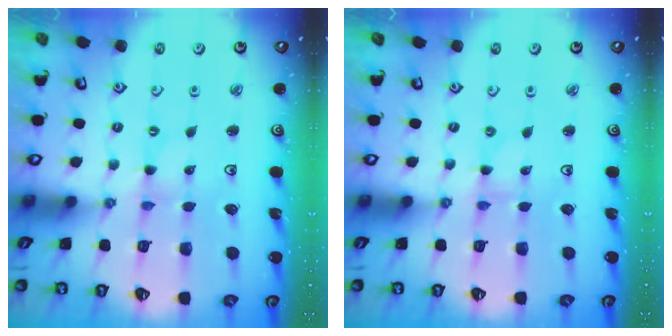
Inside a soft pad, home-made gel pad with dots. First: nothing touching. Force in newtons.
{"total": 0.0}